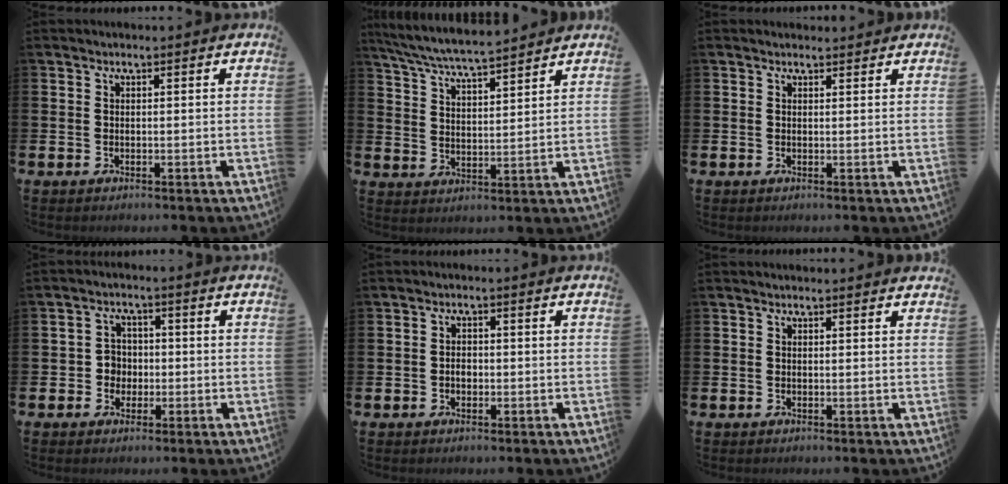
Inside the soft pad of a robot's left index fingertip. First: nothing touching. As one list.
[{"total": 6.7, "force": [6.4, 0.3, 1.8], "torque": [-0.059, -0.036, 0.114]}, {"total": 0.9, "force": [0.8, 0.3, 0.2], "torque": [0.007, 0.000, 0.013]}, {"total": 2.9, "force": [-0.5, 2.8, 0.7], "torque": [-0.008, 0.002, -0.019]}, {"total": 1.6, "force": [-0.3, 1.1, 1.1], "torque": [-0.004, -0.001, -0.012]}, {"total": 0.7, "force": [0.7, 0.0, 0.1], "torque": [0.005, -0.004, 0.011]}]